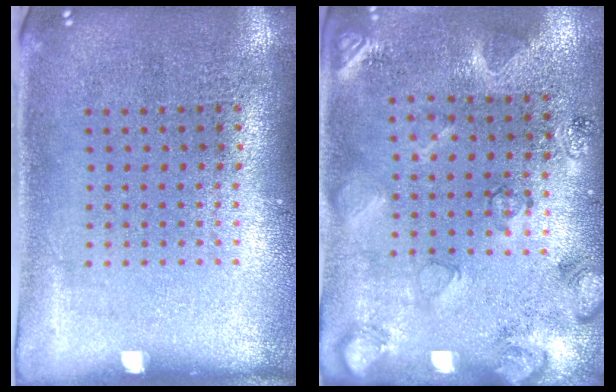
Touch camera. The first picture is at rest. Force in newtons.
{"total": 2.1, "press": 1.8, "slide": 1.0}